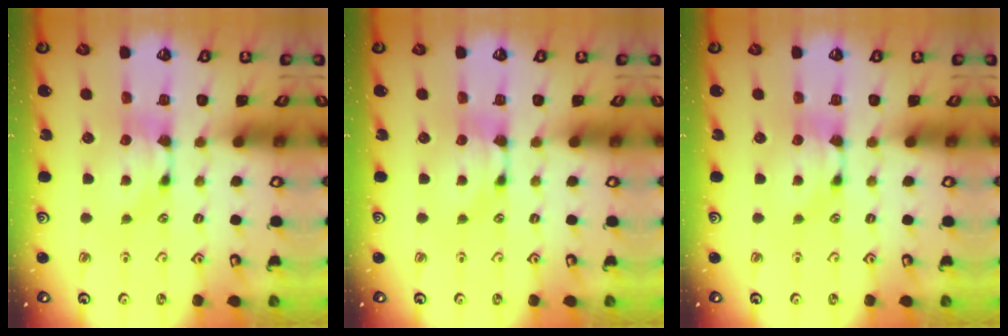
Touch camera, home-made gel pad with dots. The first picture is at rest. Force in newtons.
{"total": 0.0}
{"total": 0.0}